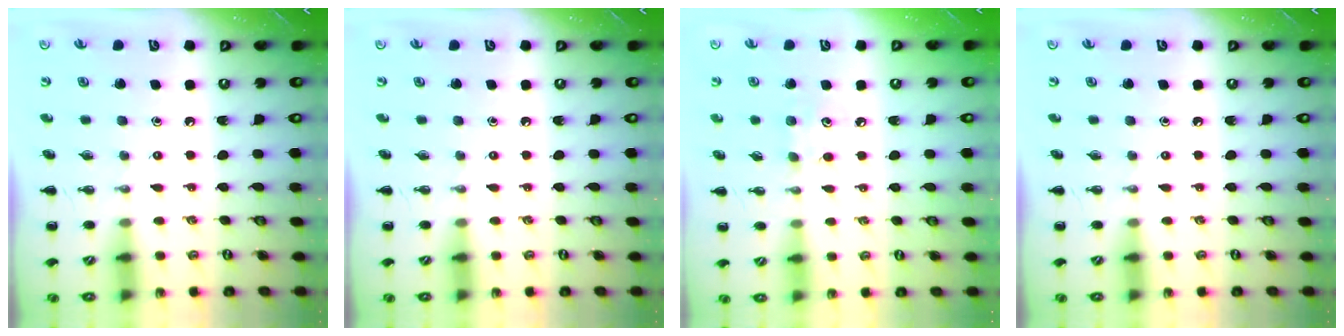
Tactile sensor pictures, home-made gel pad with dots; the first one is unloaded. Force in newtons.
{"total": 0.0}
{"total": 6.6, "press": 6.4, "slide": 1.8}
{"total": 0.0}